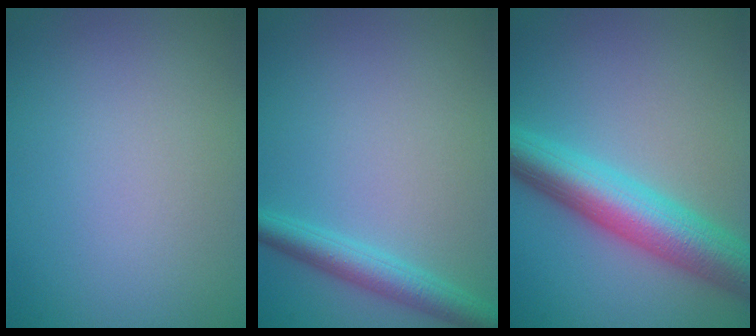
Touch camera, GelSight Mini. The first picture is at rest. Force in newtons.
{"total": 3.1, "press": 3.1, "slide": 0.2}
{"total": 7.5, "press": 7.5, "slide": 0.2}